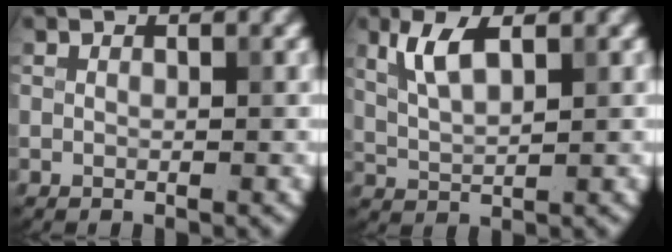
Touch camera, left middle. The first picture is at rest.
{"total": 3.5, "force": [1.6, 1.3, 2.9], "torque": [-0.063, 0.003, 0.034]}